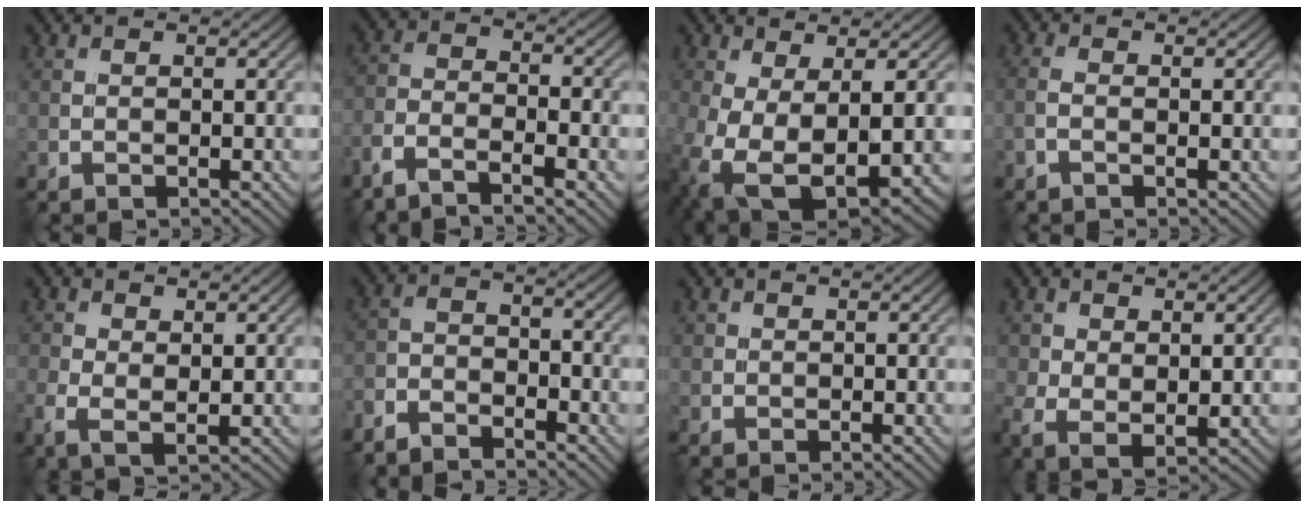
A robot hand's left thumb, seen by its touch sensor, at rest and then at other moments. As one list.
[{"total": 5.8, "force": [-4.2, 1.4, 3.6], "torque": [-0.083, -0.006, -0.093]}, {"total": 11.2, "force": [-2.9, 5.9, 9.1], "torque": [-0.208, -0.054, -0.022]}, {"total": 1.4, "force": [-0.6, 0.5, 1.2], "torque": [-0.031, 0.001, -0.017]}, {"total": 4.1, "force": [-0.1, 2.4, 3.3], "torque": [-0.085, -0.008, -0.002]}, {"total": 4.9, "force": [-4.3, 1.6, 1.8], "torque": [-0.038, -0.006, -0.095]}, {"total": 0.9, "force": [0.3, 0.9, 0.2], "torque": [-0.002, -0.004, 0.005]}, {"total": 5.4, "force": [0.6, 3.6, 3.9], "torque": [-0.091, -0.015, 0.014]}]